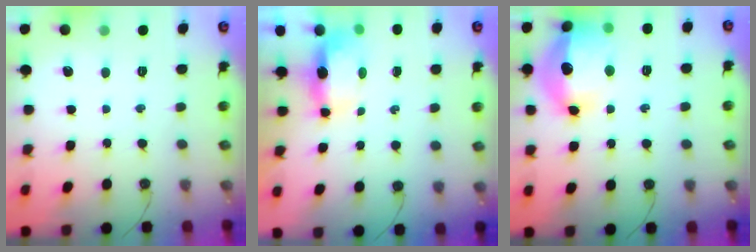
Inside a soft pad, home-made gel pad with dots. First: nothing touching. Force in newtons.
{"total": 5.9, "press": 5.8, "slide": 0.7}
{"total": 18.2, "press": 18.2, "slide": 1.5}